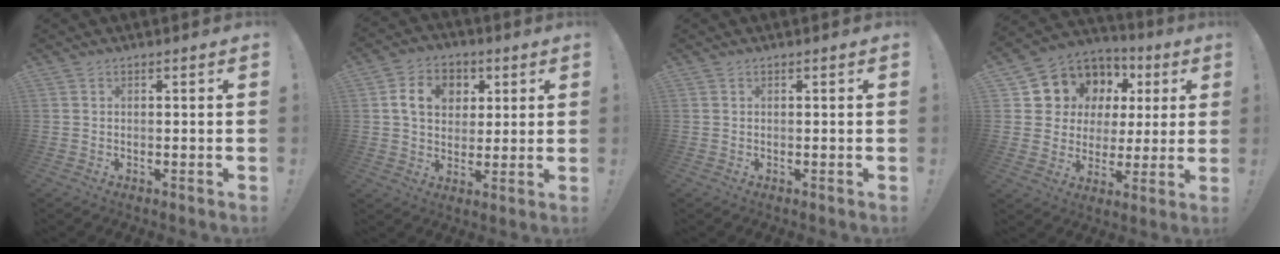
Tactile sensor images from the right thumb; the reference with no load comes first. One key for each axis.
{"total": 11.1, "fx": 3.4, "fy": 8.9, "fz": 5.7, "tx": -0.081, "ty": 0.000, "tz": 0.065}
{"total": 0.0}
{"total": 9.8, "fx": 4.8, "fy": 8.2, "fz": 2.3, "tx": -0.038, "ty": -0.048, "tz": 0.104}